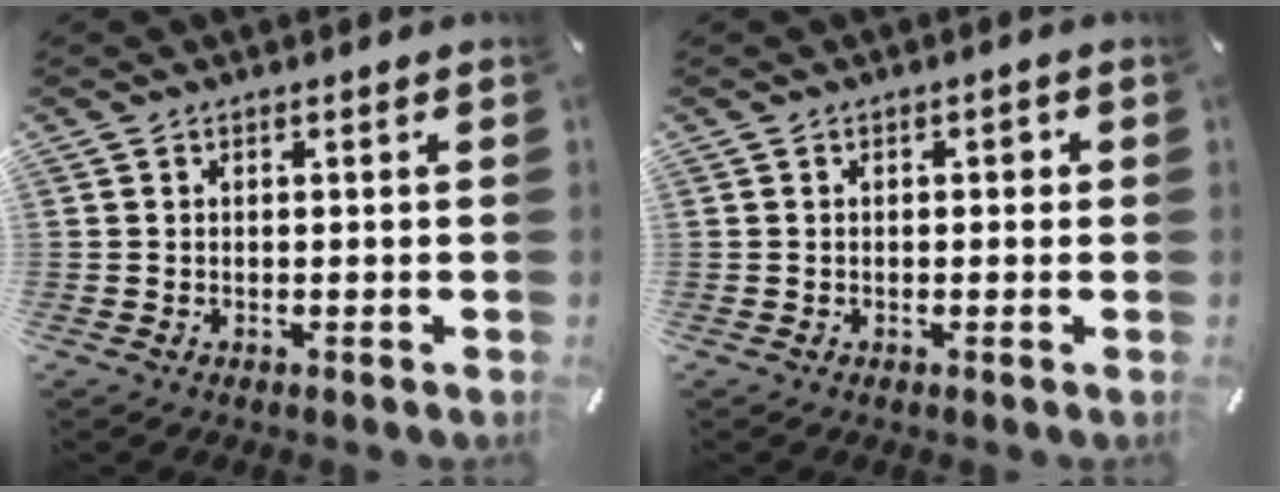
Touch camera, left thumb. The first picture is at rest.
{"total": 1.6, "force": [0.1, 1.0, 1.2], "torque": [-0.016, 0.004, -0.003]}